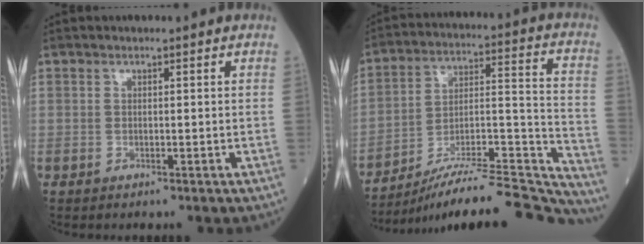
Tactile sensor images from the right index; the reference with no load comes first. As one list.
[{"total": 24.7, "force": [-22.8, 1.4, 9.6], "torque": [-0.093, 0.020, -0.339]}]